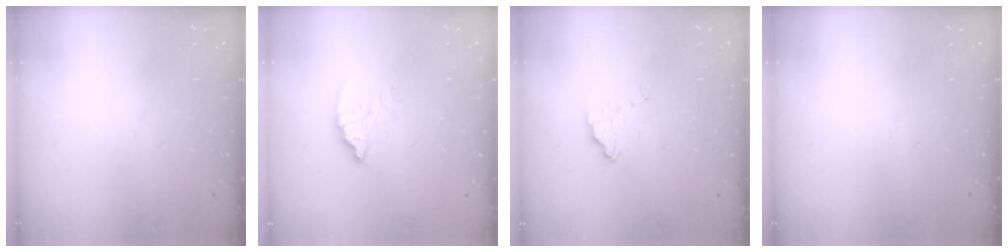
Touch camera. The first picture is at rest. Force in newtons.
{"total": 2.8, "press": 2.8, "slide": 0.3}
{"total": 3.8, "press": 3.7, "slide": 0.3}
{"total": 0.0}